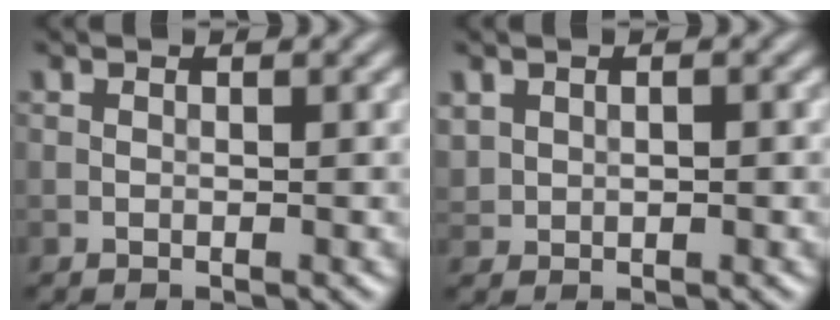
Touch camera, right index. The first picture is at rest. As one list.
[{"total": 1.2, "force": [0.4, 0.9, 0.6], "torque": [-0.013, -0.002, 0.013]}]